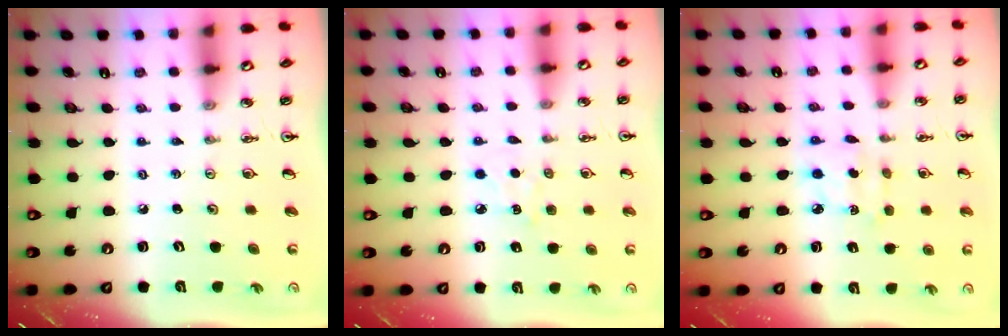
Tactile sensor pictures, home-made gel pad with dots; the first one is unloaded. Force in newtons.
{"total": 4.7, "press": 4.7, "slide": 0.6}
{"total": 3.3, "press": 3.3, "slide": 0.1}